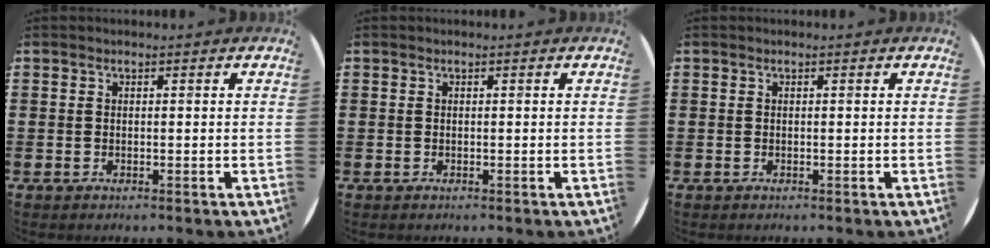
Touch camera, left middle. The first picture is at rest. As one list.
[{"total": 0.0}, {"total": 0.0}]